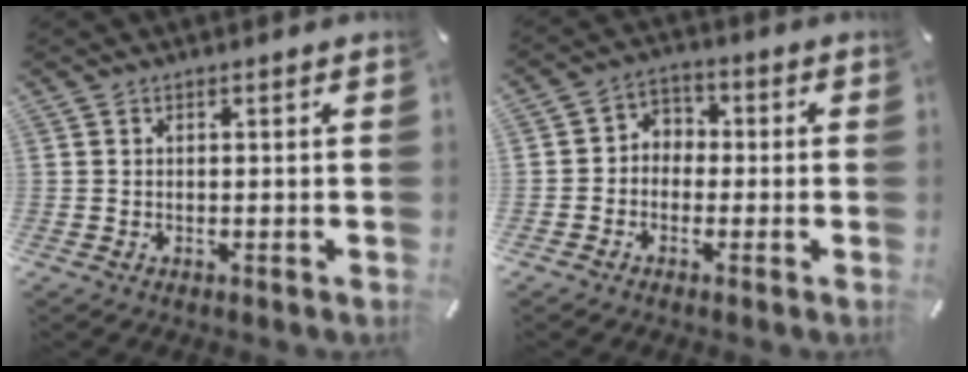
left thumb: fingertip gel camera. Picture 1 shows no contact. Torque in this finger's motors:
{"motor_torque": [-0.18, 0.05, -0.03, 0.12, -0.03]}